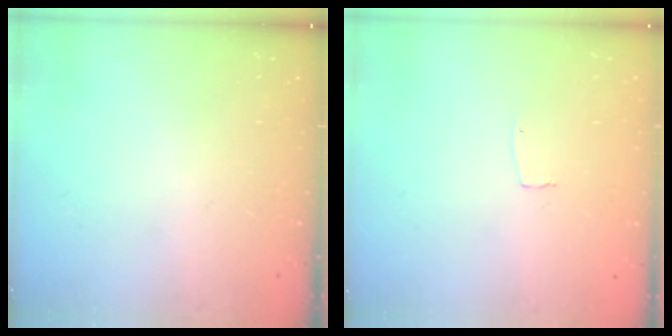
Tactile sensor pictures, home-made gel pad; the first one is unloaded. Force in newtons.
{"total": 3.0, "press": 3.0, "slide": 0.2}